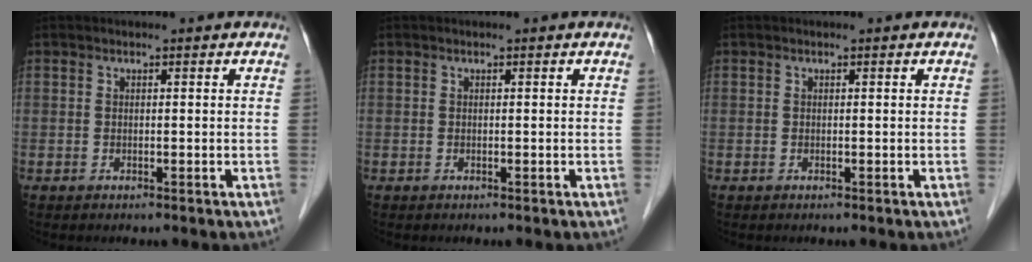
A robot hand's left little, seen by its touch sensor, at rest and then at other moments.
{"total": 0.0}
{"total": 0.0}